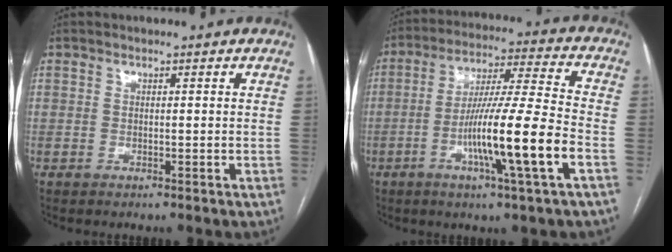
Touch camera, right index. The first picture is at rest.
{"total": 15.0, "force": [-4.9, -1.1, 14.1], "torque": [-0.253, -0.009, -0.091]}